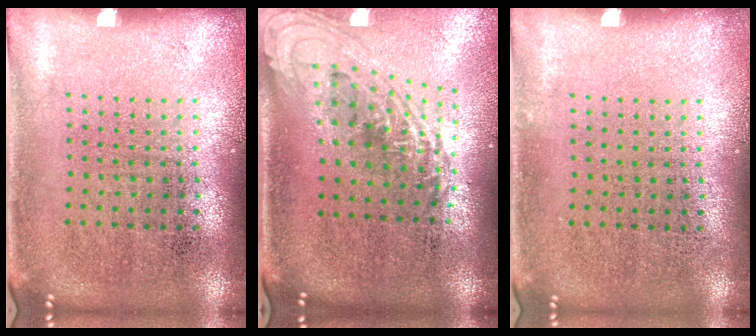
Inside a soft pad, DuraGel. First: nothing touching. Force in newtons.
{"total": 2.2, "press": 1.6, "slide": 1.5}
{"total": 0.0}